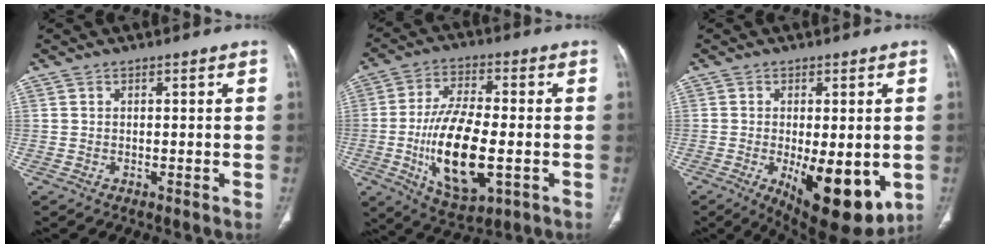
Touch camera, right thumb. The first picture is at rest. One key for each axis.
{"total": 16.9, "fx": -3.5, "fy": 7.1, "fz": 14.9, "tx": -0.272, "ty": -0.002, "tz": -0.055}
{"total": 14.8, "fx": -3.7, "fy": 5.9, "fz": 13.1, "tx": -0.169, "ty": -0.026, "tz": -0.036}